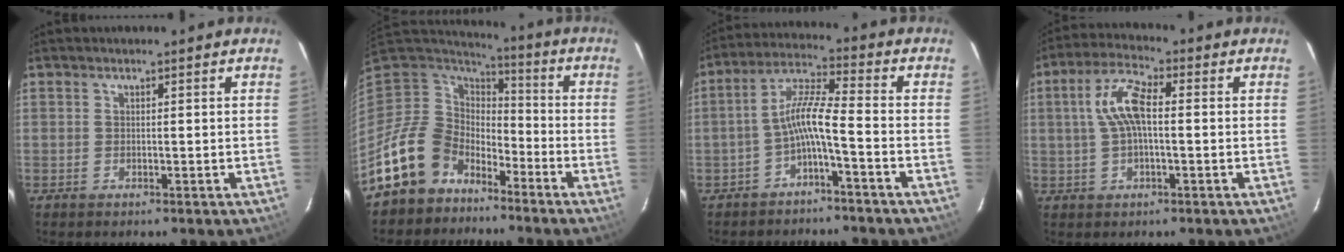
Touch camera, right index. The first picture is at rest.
{"total": 15.9, "force": [-10.7, 11.1, 3.9], "torque": [-0.119, 0.022, -0.178]}
{"total": 6.8, "force": [-3.2, 0.2, 6.0], "torque": [-0.142, 0.018, -0.060]}
{"total": 7.7, "force": [0.4, 2.8, 7.2], "torque": [-0.149, 0.017, 0.009]}